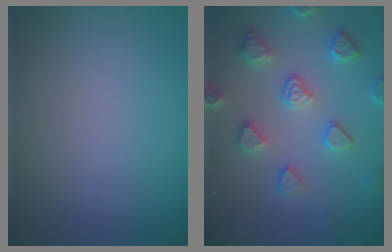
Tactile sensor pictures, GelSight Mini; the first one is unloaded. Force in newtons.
{"total": 4.1, "press": 4.1, "slide": 0.4}